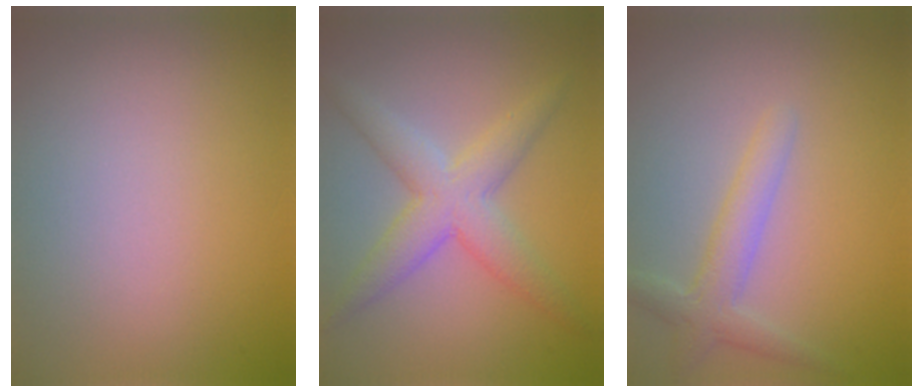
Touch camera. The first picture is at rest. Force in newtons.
{"total": 4.6, "press": 4.6, "slide": 0.1}
{"total": 2.8, "press": 2.8, "slide": 0.3}